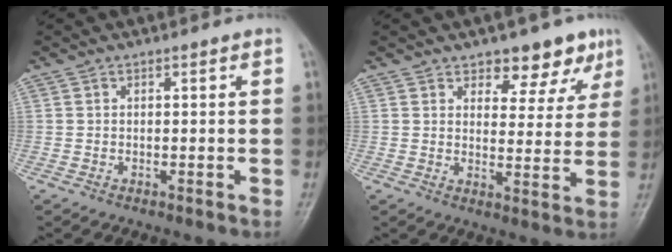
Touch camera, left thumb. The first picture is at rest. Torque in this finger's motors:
{"motor_torque": [0.24, 0.17, -0.31, -0.14, 0.10]}